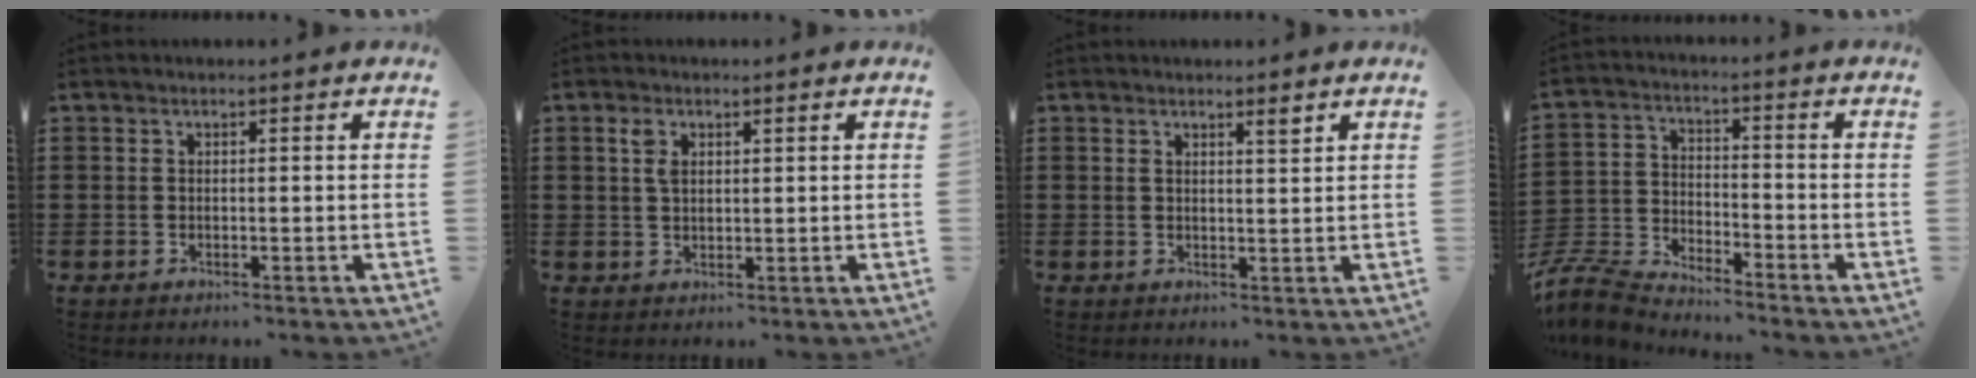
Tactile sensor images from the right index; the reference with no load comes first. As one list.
[{"total": 2.6, "force": [1.0, 1.3, 2.0], "torque": [-0.044, 0.005, 0.017]}, {"total": 1.8, "force": [1.3, 0.2, 1.3], "torque": [-0.018, -0.002, 0.021]}, {"total": 6.7, "force": [-6.6, 0.7, 1.3], "torque": [-0.058, -0.006, -0.139]}]